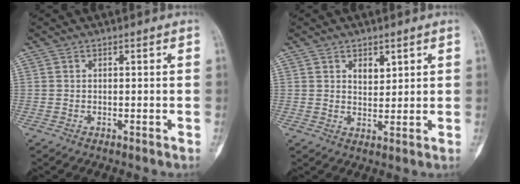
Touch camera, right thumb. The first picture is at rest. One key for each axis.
{"total": 3.3, "fx": 1.7, "fy": 2.1, "fz": 2.0, "tx": -0.016, "ty": -0.013, "tz": 0.032}